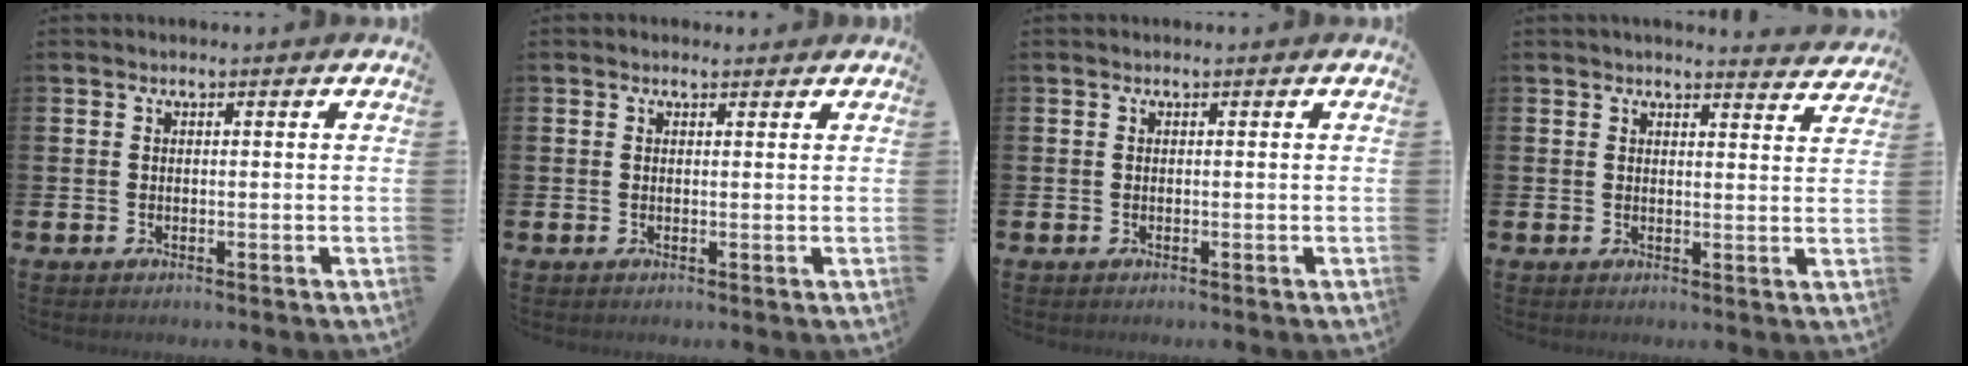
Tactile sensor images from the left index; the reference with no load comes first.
{"total": 0.7, "force": [0.6, 0.4, 0.2], "torque": [0.005, 0.001, 0.008]}
{"total": 0.0}
{"total": 3.0, "force": [3.0, 0.0, 0.3], "torque": [-0.001, -0.019, 0.051]}